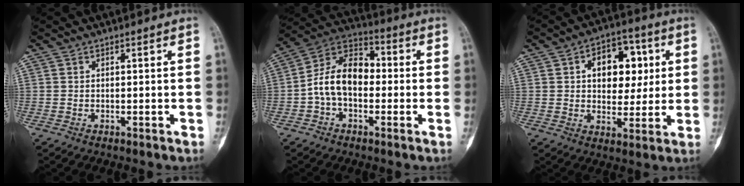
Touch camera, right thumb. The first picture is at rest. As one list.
[{"total": 12.2, "force": [-1.3, 7.7, 9.3], "torque": [-0.152, 0.039, -0.036]}, {"total": 13.1, "force": [3.2, 8.7, 9.3], "torque": [-0.080, 0.004, 0.046]}]